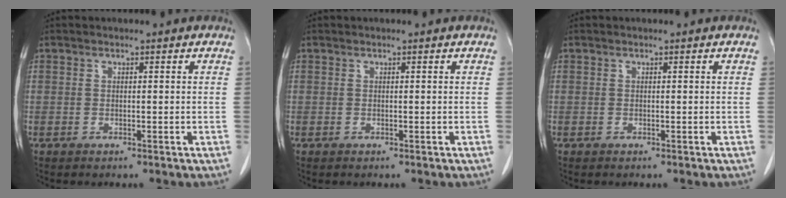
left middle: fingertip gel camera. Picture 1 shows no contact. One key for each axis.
{"total": 0.0}
{"total": 0.0}